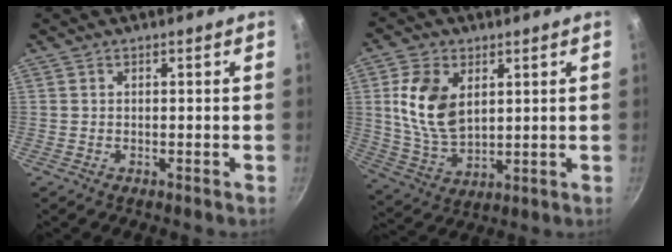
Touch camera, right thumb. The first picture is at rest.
{"total": 12.5, "force": [3.2, 7.9, 9.1], "torque": [-0.160, -0.021, 0.071]}